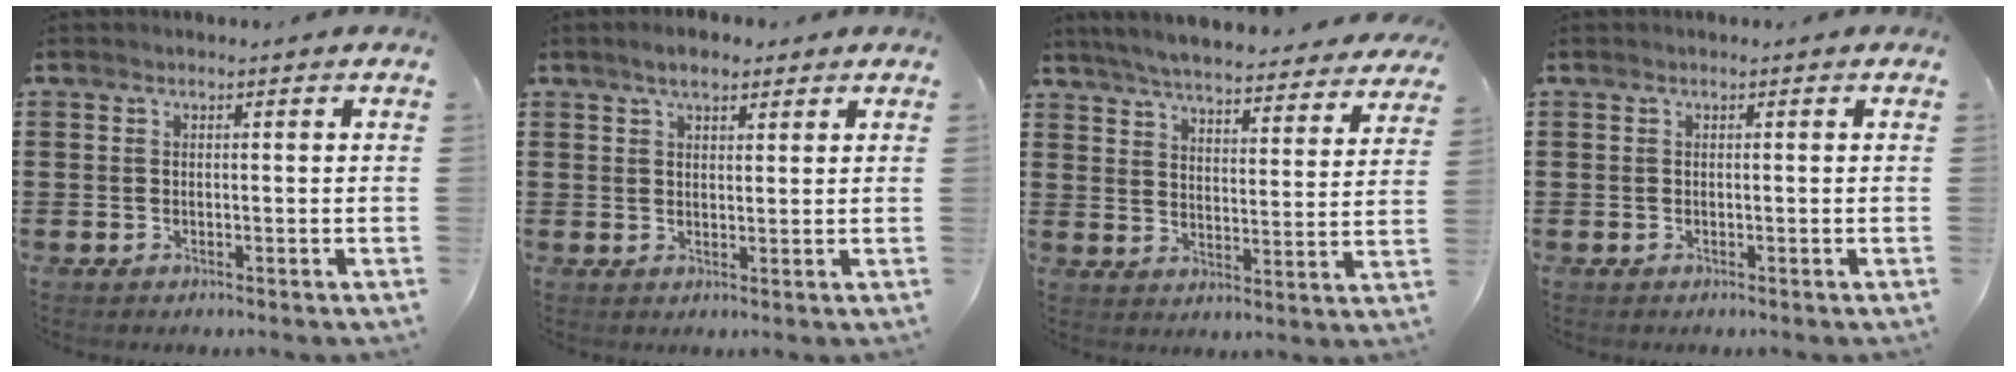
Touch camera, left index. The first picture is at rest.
{"total": 3.5, "force": [2.6, 1.3, 2.0], "torque": [-0.044, 0.008, 0.048]}
{"total": 5.6, "force": [5.5, -0.3, 1.1], "torque": [-0.047, -0.038, 0.093]}
{"total": 0.0}